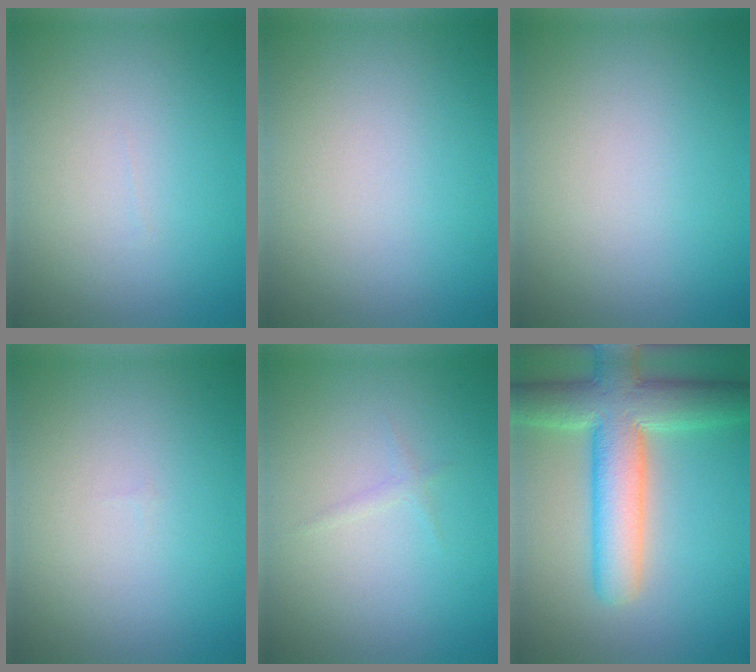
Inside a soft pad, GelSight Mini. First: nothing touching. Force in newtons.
{"total": 0.0}
{"total": 0.0}
{"total": 0.0}
{"total": 0.6, "press": 0.6, "slide": 0.1}
{"total": 8.7, "press": 8.7, "slide": 0.7}